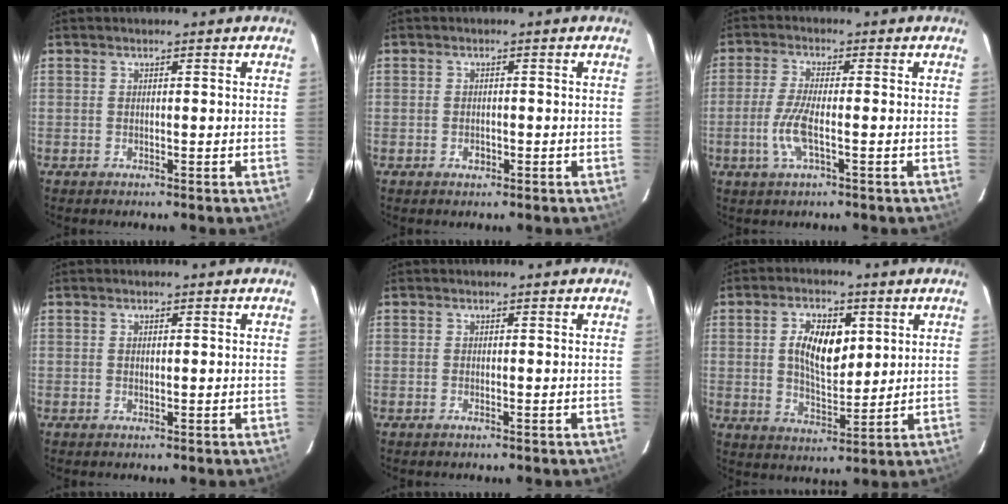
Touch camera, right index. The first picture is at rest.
{"total": 1.3, "force": [-0.6, 1.0, 0.6], "torque": [-0.010, 0.002, -0.006]}
{"total": 6.1, "force": [-1.9, 1.0, 5.7], "torque": [-0.124, -0.006, -0.038]}
{"total": 0.7, "force": [0.2, 0.3, 0.5], "torque": [-0.009, 0.002, 0.005]}
{"total": 0.0}
{"total": 9.8, "force": [2.6, 5.4, 7.8], "torque": [-0.139, 0.011, 0.052]}